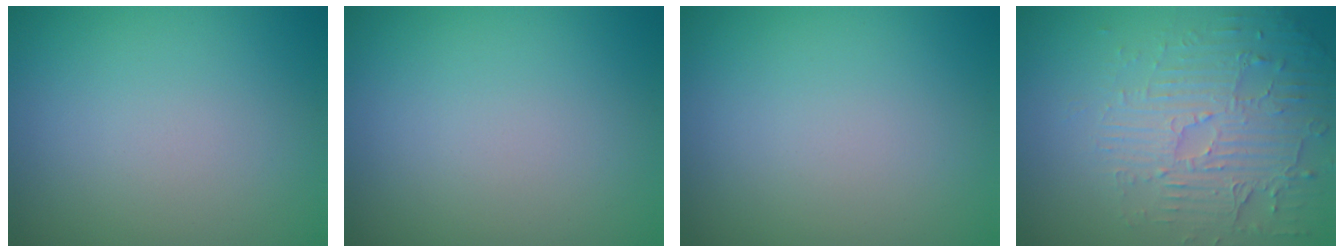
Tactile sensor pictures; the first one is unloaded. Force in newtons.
{"total": 0.0}
{"total": 0.0}
{"total": 4.3, "press": 3.7, "slide": 2.1}